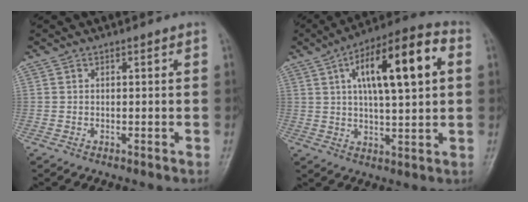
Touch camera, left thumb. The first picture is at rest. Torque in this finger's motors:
{"motor_torque": [0.32, 0.91, 0.25, 0.01, 0.16]}